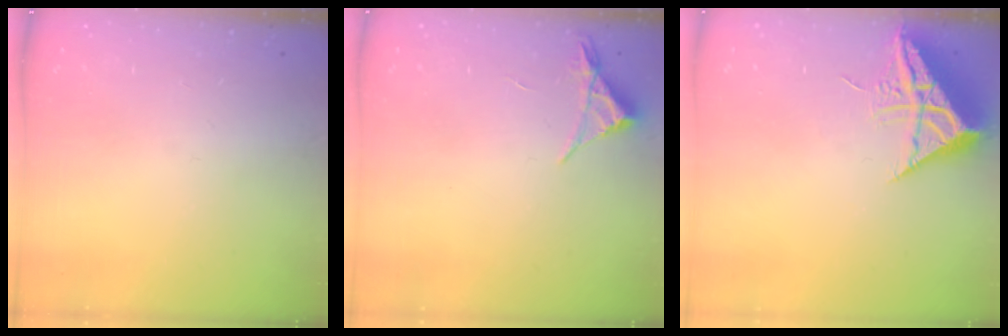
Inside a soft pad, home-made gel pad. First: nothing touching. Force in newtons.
{"total": 3.5, "press": 3.5, "slide": 0.6}
{"total": 10.4, "press": 10.3, "slide": 1.1}